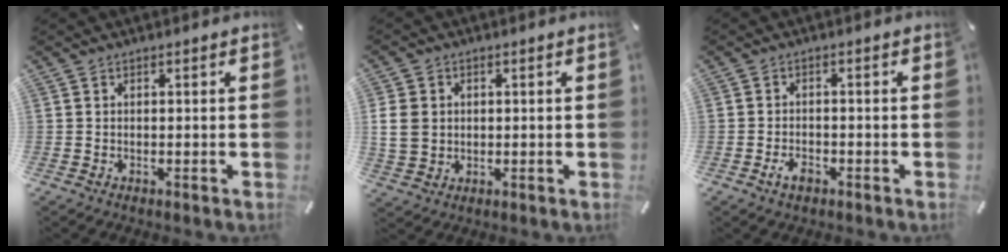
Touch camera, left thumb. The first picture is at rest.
{"total": 6.3, "force": [0.7, 5.6, 2.9], "torque": [-0.072, 0.004, 0.012]}
{"total": 3.3, "force": [-1.9, 1.9, 1.9], "torque": [-0.046, 0.004, -0.037]}